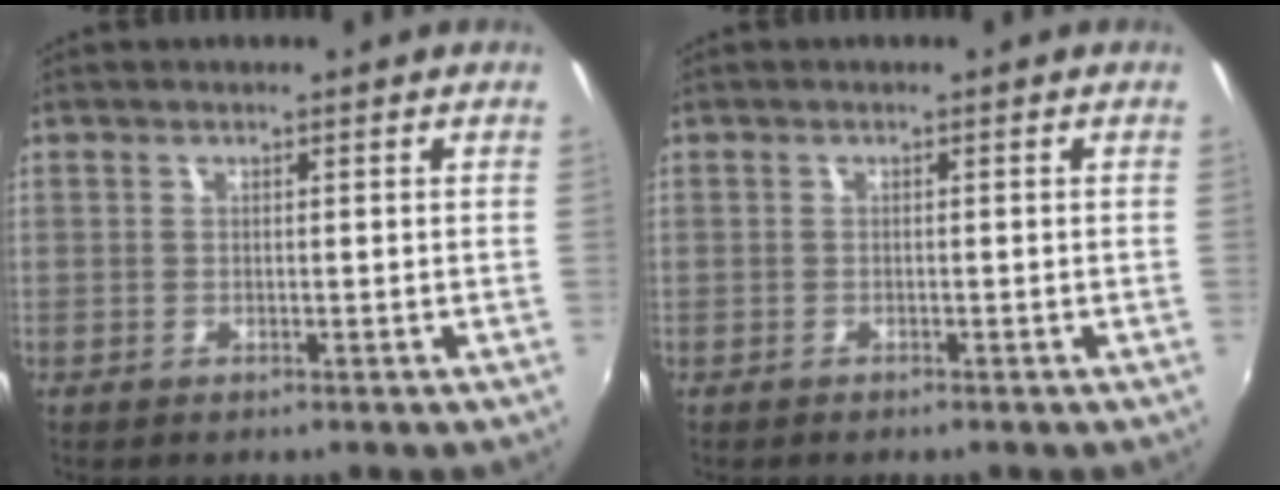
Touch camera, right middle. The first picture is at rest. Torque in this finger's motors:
{"motor_torque": [-0.59, -0.02, 0.03, -0.01]}